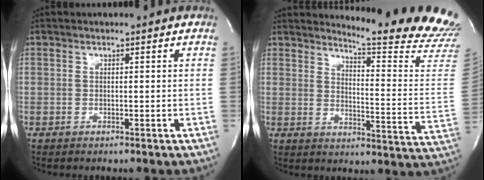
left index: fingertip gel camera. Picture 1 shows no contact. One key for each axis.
{"total": 18.2, "fx": 17.6, "fy": -1.4, "fz": 4.4, "tx": -0.069, "ty": -0.158, "tz": 0.197}